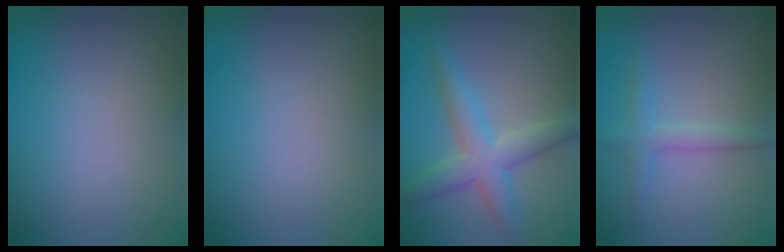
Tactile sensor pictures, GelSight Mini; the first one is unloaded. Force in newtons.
{"total": 0.0}
{"total": 4.1, "press": 4.1, "slide": 0.4}
{"total": 1.8, "press": 1.8, "slide": 0.1}